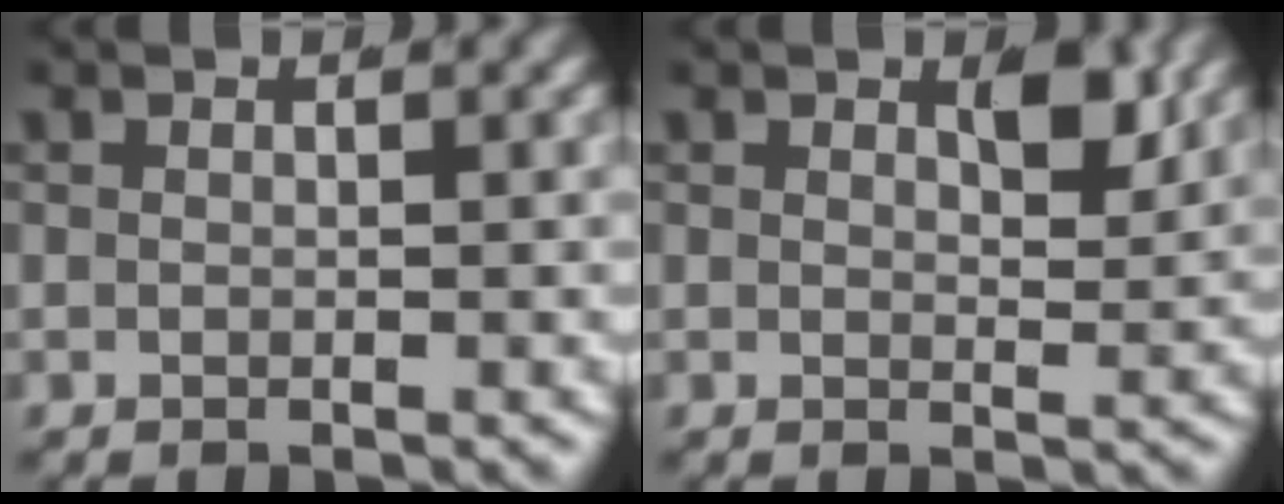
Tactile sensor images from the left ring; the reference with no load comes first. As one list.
[{"total": 2.4, "force": [1.3, 0.6, 1.9], "torque": [-0.025, -0.010, 0.024]}]